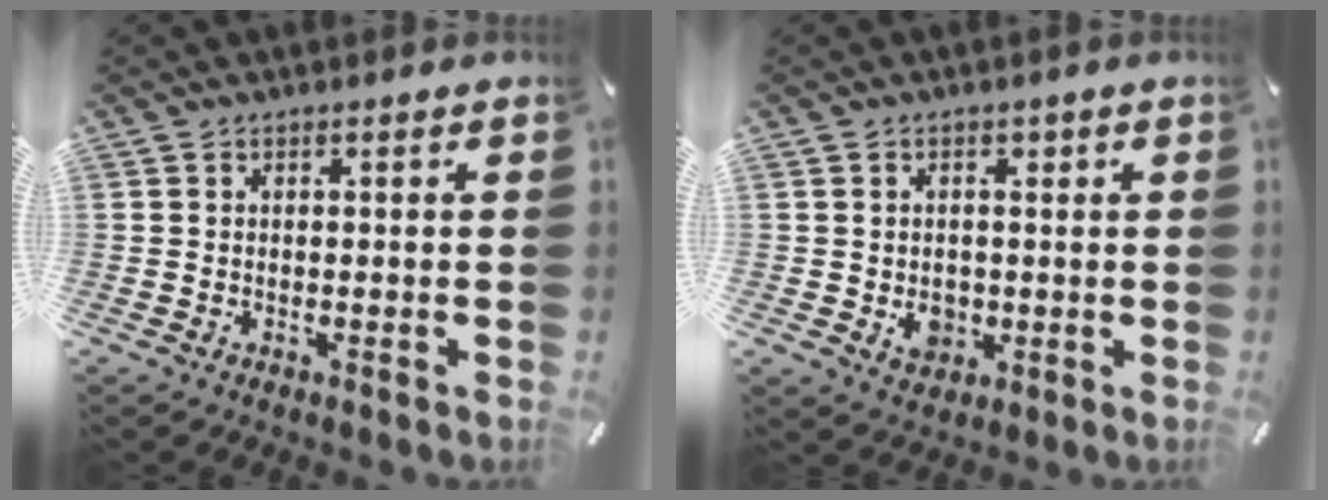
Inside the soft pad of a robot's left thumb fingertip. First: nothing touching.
{"total": 5.7, "force": [-0.1, 5.2, 2.3], "torque": [-0.013, 0.001, -0.002]}